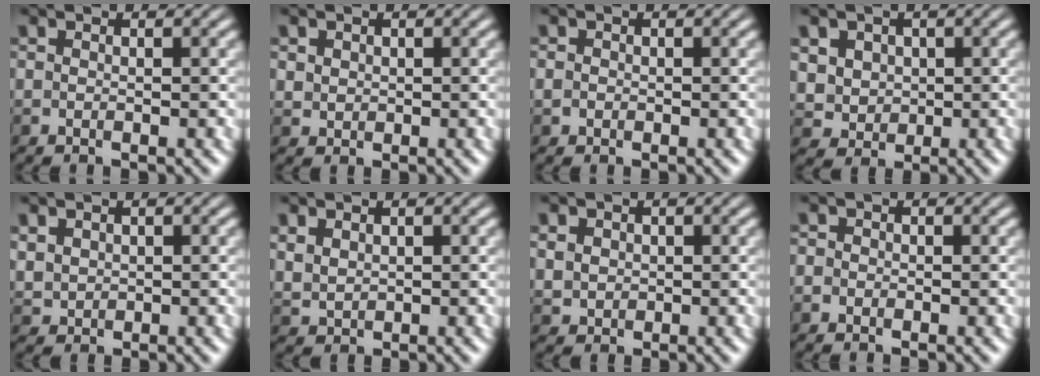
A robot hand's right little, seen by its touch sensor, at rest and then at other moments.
{"total": 1.2, "force": [0.5, 1.0, 0.1], "torque": [-0.014, -0.003, 0.007]}
{"total": 1.2, "force": [0.0, 1.1, 0.4], "torque": [-0.017, -0.001, -0.003]}
{"total": 2.7, "force": [0.7, 2.6, 0.7], "torque": [-0.038, -0.002, 0.027]}
{"total": 1.8, "force": [0.9, 1.5, 0.5], "torque": [-0.028, -0.002, 0.021]}
{"total": 2.1, "force": [1.1, 1.5, 0.9], "torque": [-0.032, -0.003, 0.026]}
{"total": 2.1, "force": [0.8, 1.9, 0.6], "torque": [-0.031, -0.001, 0.016]}
{"total": 1.0, "force": [-0.4, 0.8, 0.4], "torque": [-0.009, 0.001, -0.011]}